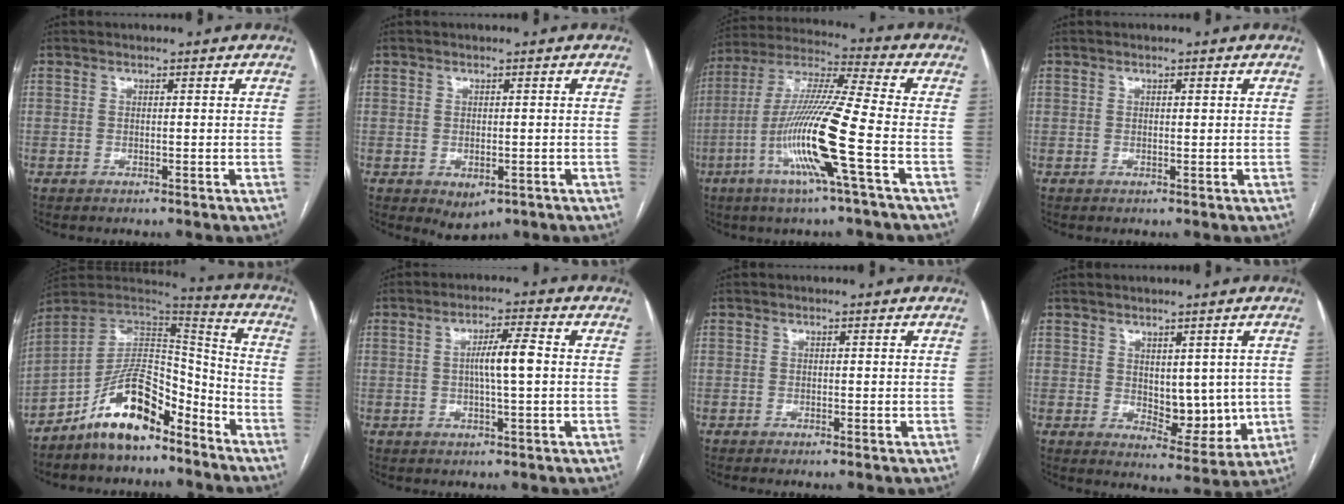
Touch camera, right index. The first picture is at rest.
{"total": 2.9, "force": [-1.1, 1.8, 2.0], "torque": [-0.024, -0.004, -0.001]}
{"total": 15.9, "force": [-5.3, -0.8, 15.0], "torque": [-0.303, -0.011, -0.109]}
{"total": 0.8, "force": [0.3, 0.3, 0.7], "torque": [-0.008, 0.000, 0.004]}
{"total": 13.8, "force": [-9.5, 5.2, 8.5], "torque": [-0.145, 0.032, -0.171]}
{"total": 5.4, "force": [0.1, 0.5, 5.4], "torque": [-0.095, 0.009, 0.001]}
{"total": 0.6, "force": [-0.3, 0.0, 0.6], "torque": [-0.008, 0.000, -0.005]}
{"total": 7.6, "force": [0.5, 4.1, 6.4], "torque": [-0.074, -0.010, 0.023]}